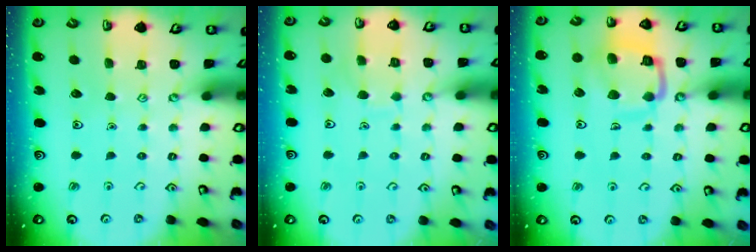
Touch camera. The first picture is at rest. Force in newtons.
{"total": 5.2, "press": 5.1, "slide": 0.6}
{"total": 13.3, "press": 13.2, "slide": 1.5}